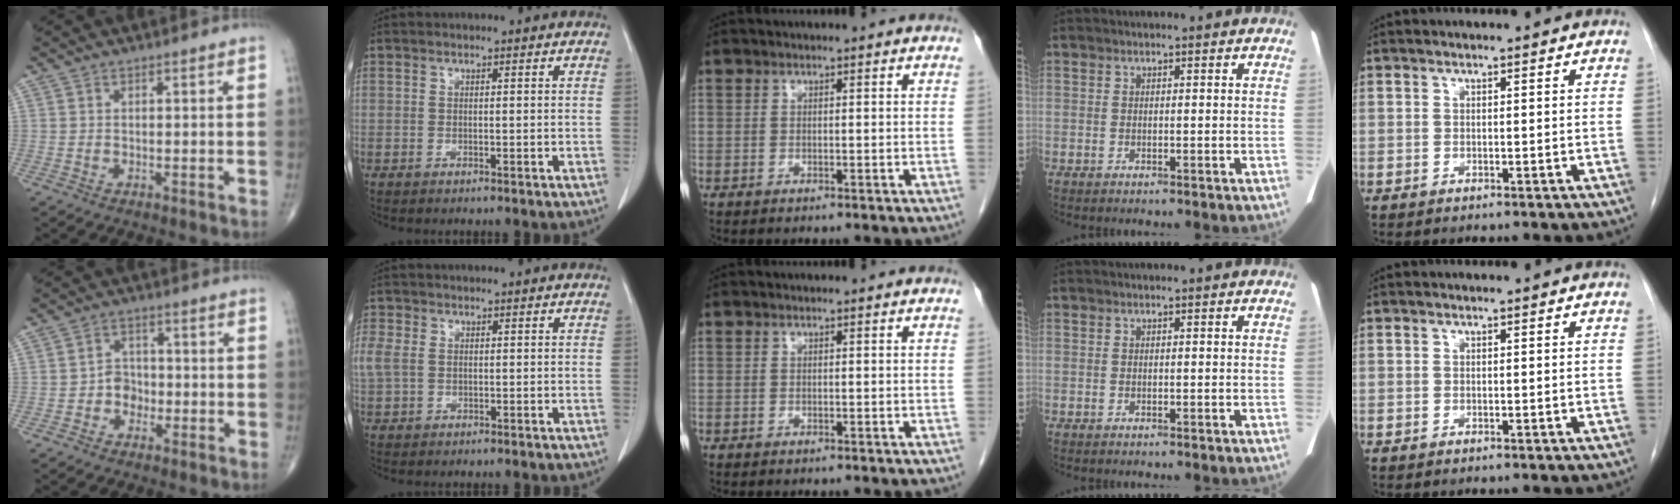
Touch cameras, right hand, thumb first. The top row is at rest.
{"thumb": {"total": 3.7, "force": [-1.3, 3.1, 1.7], "torque": [-0.004, 0.014, -0.030]}, "index": {"total": 4.2, "force": [0.2, 3.2, 2.8], "torque": [-0.095, 0.021, 0.011]}}